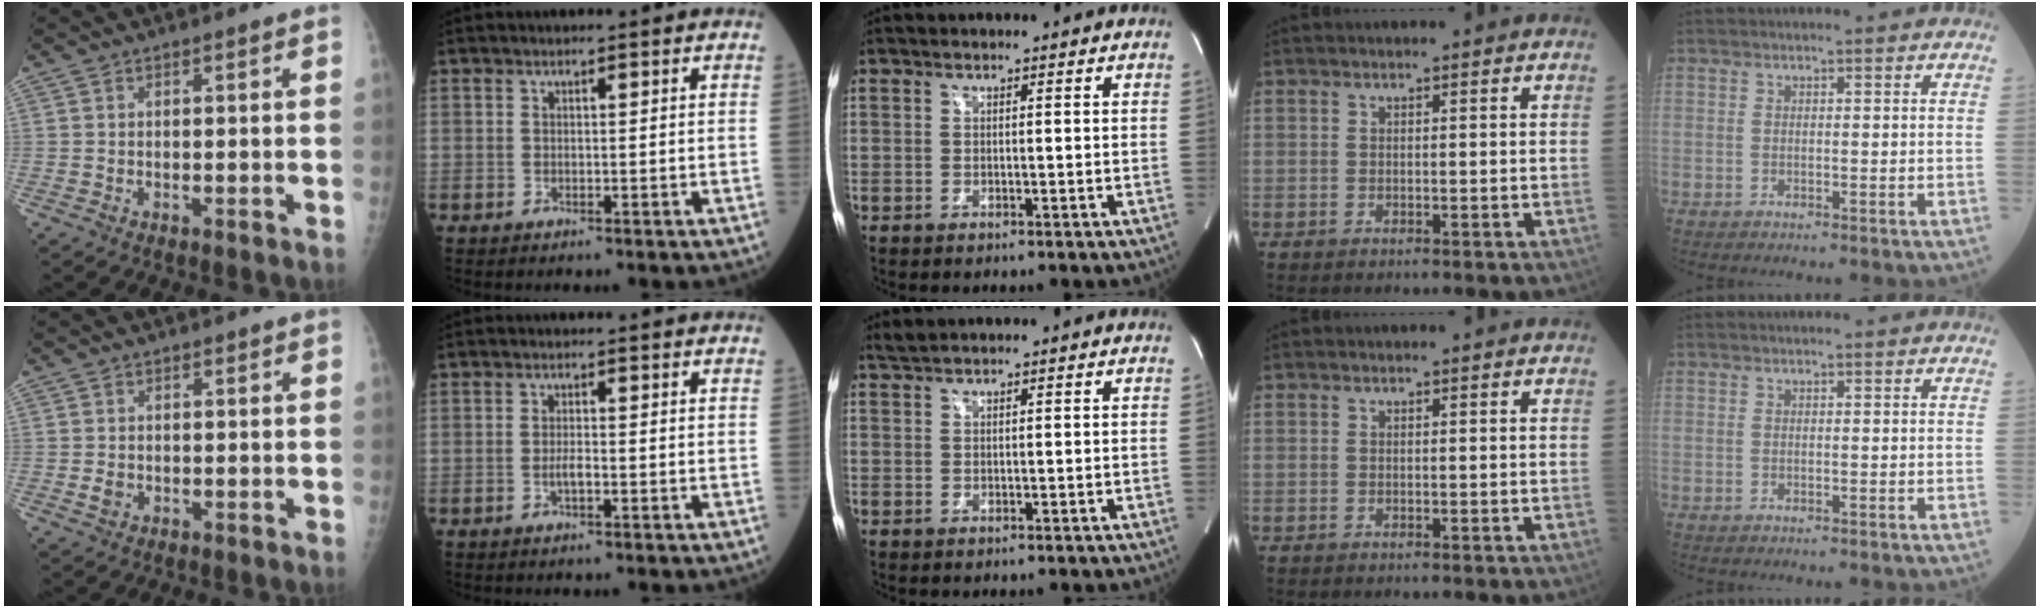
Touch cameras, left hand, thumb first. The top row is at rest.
{"thumb": {"total": 1.4, "force": [-0.2, 1.2, 0.8], "torque": [-0.010, 0.001, 0.001]}, "index": {"total": 1.5, "force": [-0.5, 0.3, 1.4], "torque": [-0.028, 0.001, -0.010]}, "middle": {"total": 1.2, "force": [1.1, -0.2, 0.2], "torque": [-0.011, 0.010, 0.030]}}